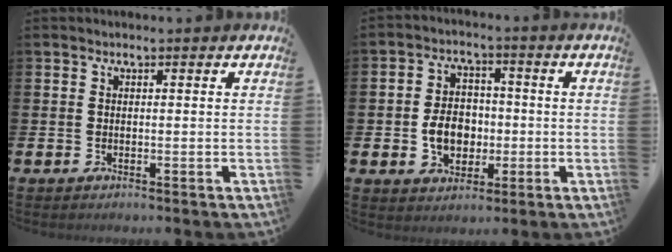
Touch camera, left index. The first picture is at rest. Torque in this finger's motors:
{"motor_torque": [1.17, 0.23, 0.67, 0.15]}